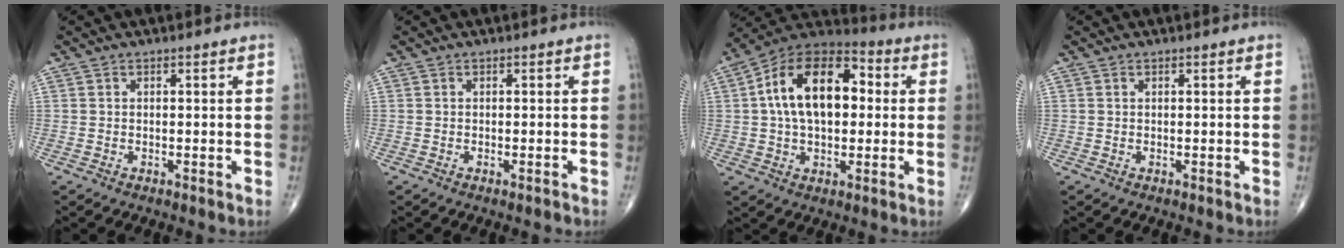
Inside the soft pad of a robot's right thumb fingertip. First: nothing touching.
{"total": 0.6, "force": [-0.4, 0.0, 0.4], "torque": [-0.010, -0.001, -0.005]}
{"total": 18.4, "force": [2.4, 10.9, 14.6], "torque": [-0.228, 0.030, 0.032]}
{"total": 0.0}